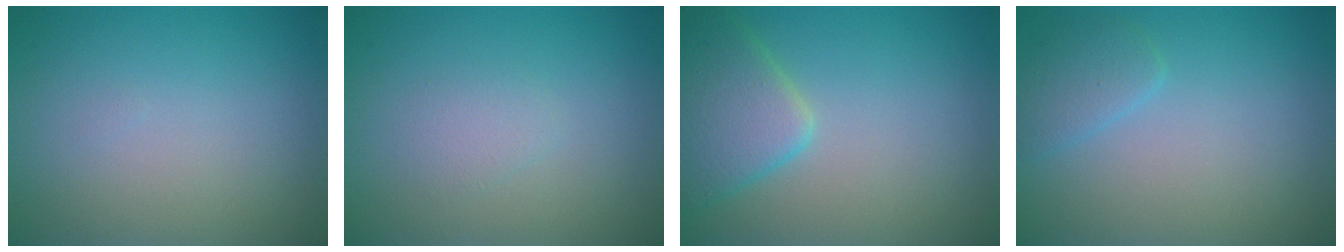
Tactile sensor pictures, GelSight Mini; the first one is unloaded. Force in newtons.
{"total": 1.1, "press": 1.1, "slide": 0.1}
{"total": 4.9, "press": 4.9, "slide": 0.3}
{"total": 1.6, "press": 1.6, "slide": 0.2}